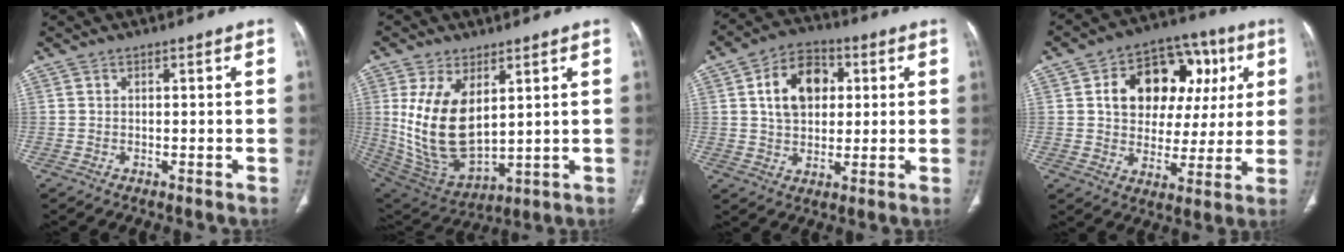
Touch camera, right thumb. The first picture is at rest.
{"total": 16.5, "force": [3.9, 9.2, 13.2], "torque": [-0.245, -0.024, 0.102]}
{"total": 11.6, "force": [2.7, 8.2, 7.8], "torque": [-0.100, 0.007, 0.041]}
{"total": 18.7, "force": [5.2, 13.2, 12.1], "torque": [-0.124, 0.026, 0.084]}